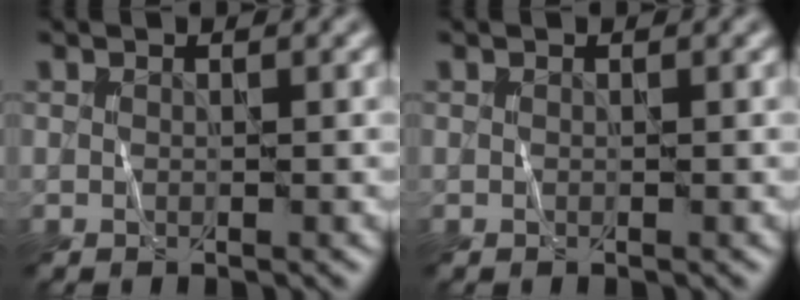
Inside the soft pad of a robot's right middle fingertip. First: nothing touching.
{"total": 0.0}